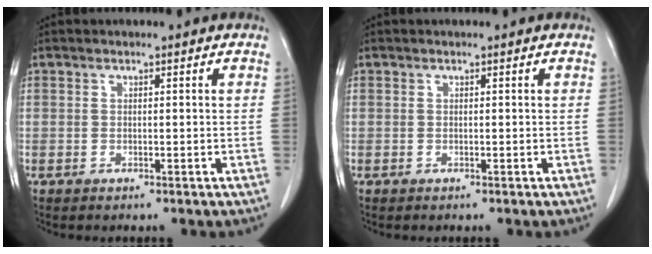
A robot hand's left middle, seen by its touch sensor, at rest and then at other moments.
{"total": 0.0}